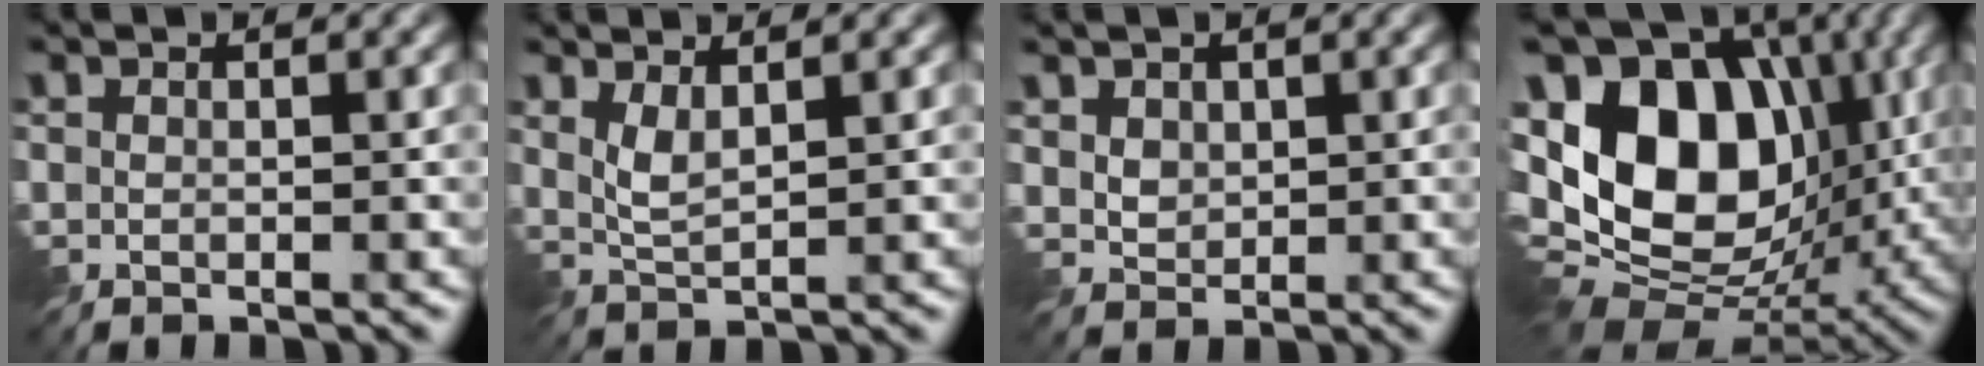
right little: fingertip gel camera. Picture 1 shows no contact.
{"total": 2.0, "force": [1.0, 0.4, 1.6], "torque": [-0.042, -0.008, 0.022]}
{"total": 2.1, "force": [1.0, 1.5, 1.0], "torque": [-0.034, -0.004, 0.028]}
{"total": 15.6, "force": [1.6, 10.6, 11.3], "torque": [-0.228, 0.007, 0.016]}